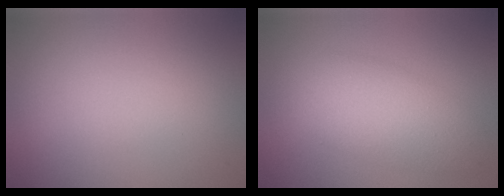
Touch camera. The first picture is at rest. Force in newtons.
{"total": 4.8, "press": 4.8, "slide": 0.1}